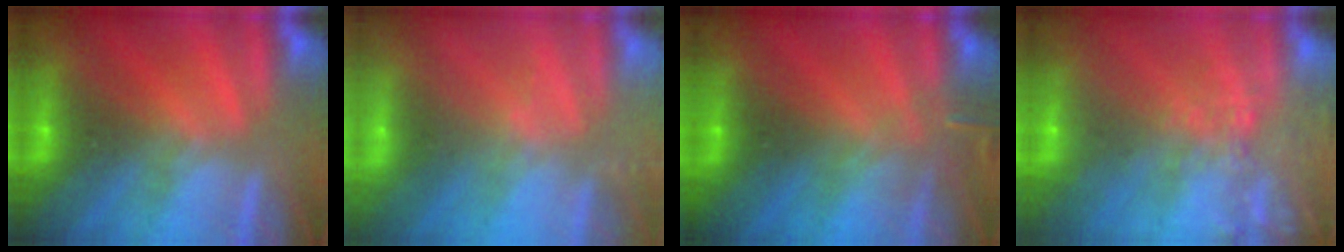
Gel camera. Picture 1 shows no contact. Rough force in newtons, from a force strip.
{"total": 2.4}
{"total": 3.0}
{"total": 5.7}